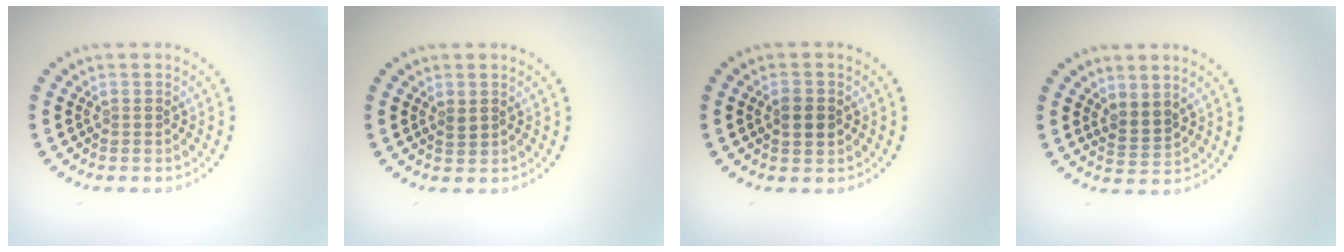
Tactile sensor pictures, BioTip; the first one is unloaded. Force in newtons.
{"total": 0.8, "press": 0.7, "slide": 0.3}
{"total": 2.1, "press": 2.0, "slide": 0.1}
{"total": 2.0, "press": 1.6, "slide": 1.2}